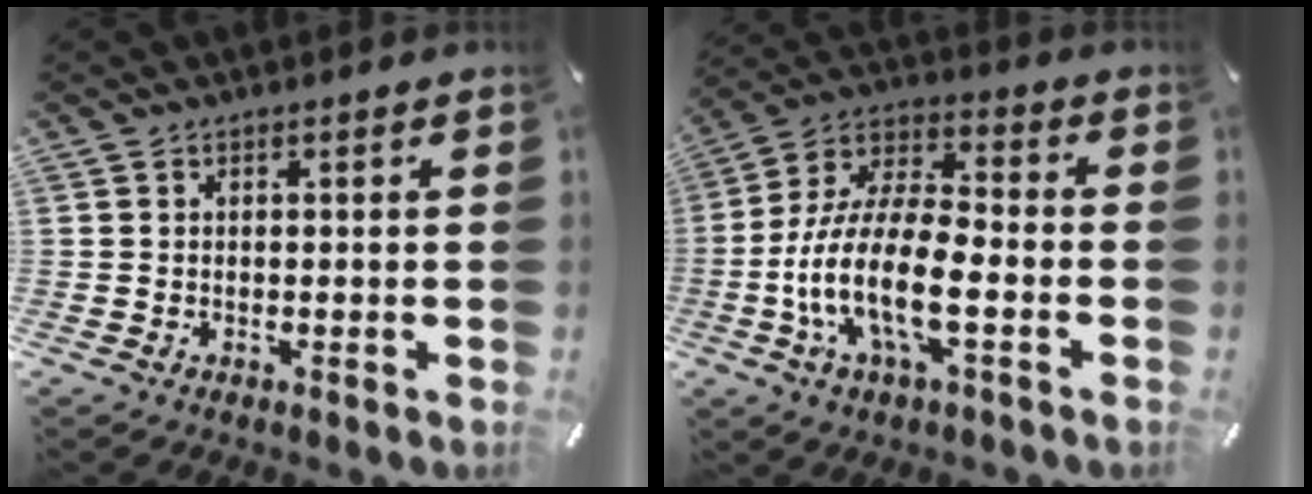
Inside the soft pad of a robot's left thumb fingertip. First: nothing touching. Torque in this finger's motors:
{"motor_torque": [-0.19, 1.83, 1.60, 1.17, 0.25]}